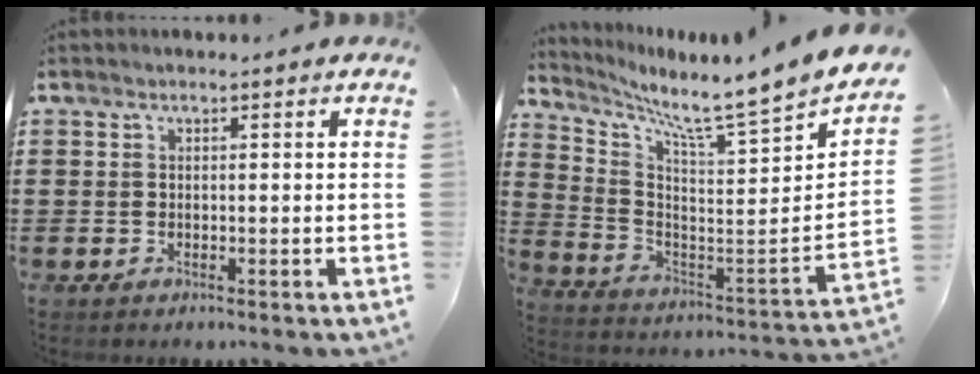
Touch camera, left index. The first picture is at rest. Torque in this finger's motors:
{"motor_torque": [0.85, -1.29, 0.48, 0.17]}